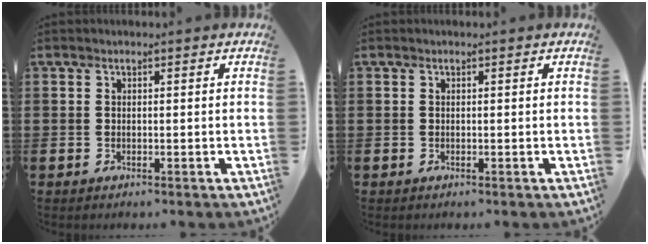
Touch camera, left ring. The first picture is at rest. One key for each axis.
{"total": 0.0}